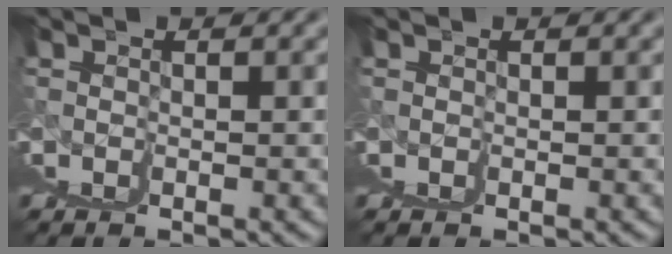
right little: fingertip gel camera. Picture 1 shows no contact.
{"total": 0.0}